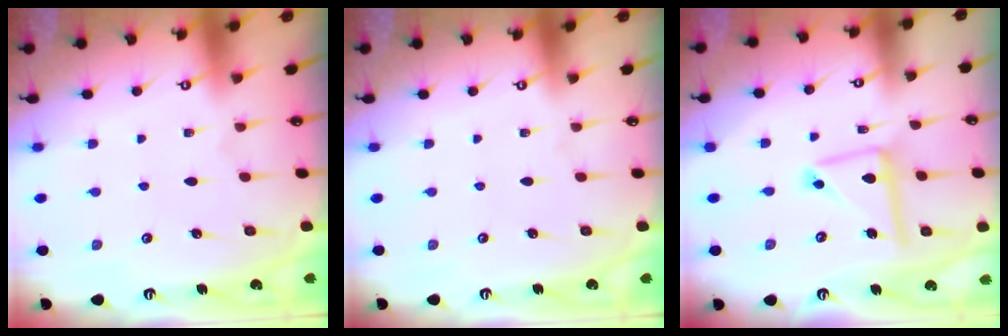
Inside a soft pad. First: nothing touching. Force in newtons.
{"total": 0.0}
{"total": 10.2, "press": 10.2, "slide": 0.8}